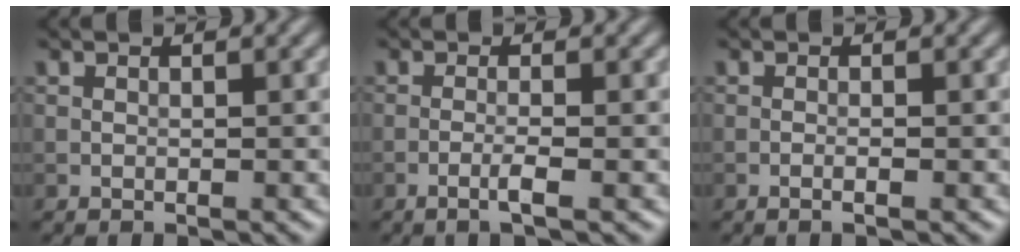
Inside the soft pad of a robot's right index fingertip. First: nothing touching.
{"total": 1.8, "force": [-0.7, 0.2, 1.7], "torque": [-0.028, 0.004, -0.021]}
{"total": 0.9, "force": [-0.4, 0.1, 0.9], "torque": [-0.013, -0.001, -0.010]}